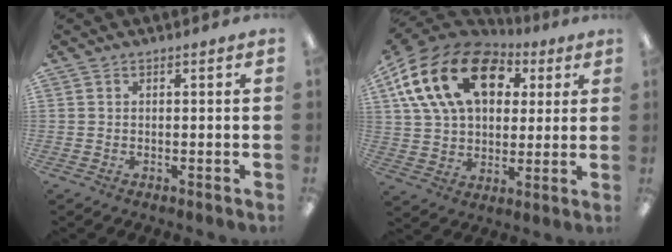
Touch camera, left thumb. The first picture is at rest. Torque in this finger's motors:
{"motor_torque": [2.33, 2.50, 1.48, -1.29, 0.60]}